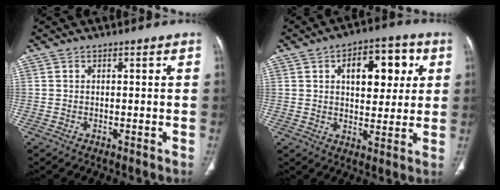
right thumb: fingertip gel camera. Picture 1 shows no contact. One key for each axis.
{"total": 12.8, "fx": 3.9, "fy": 7.2, "fz": 9.8, "tx": -0.093, "ty": 0.002, "tz": 0.056}